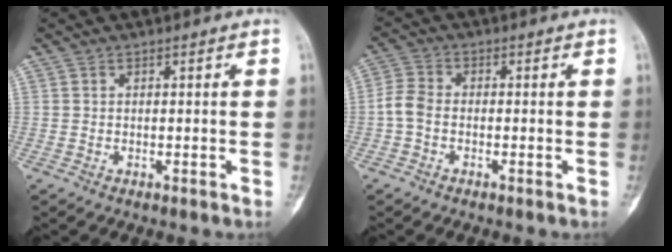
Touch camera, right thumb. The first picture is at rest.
{"total": 4.0, "force": [-1.1, 2.6, 2.8], "torque": [-0.060, 0.012, -0.035]}